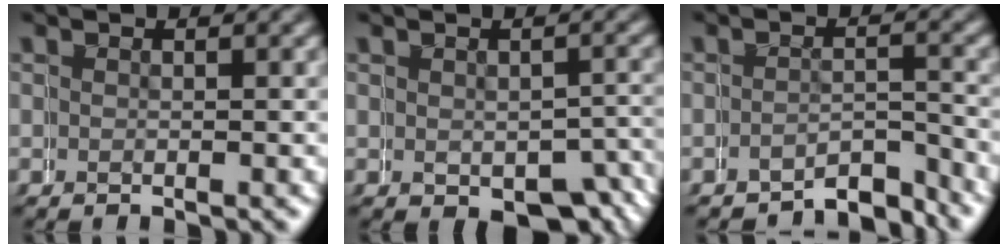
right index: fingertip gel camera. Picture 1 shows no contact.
{"total": 3.8, "force": [-1.5, 2.2, 2.6], "torque": [-0.026, 0.004, -0.028]}
{"total": 3.9, "force": [-3.8, 0.8, 0.2], "torque": [0.006, -0.012, -0.060]}